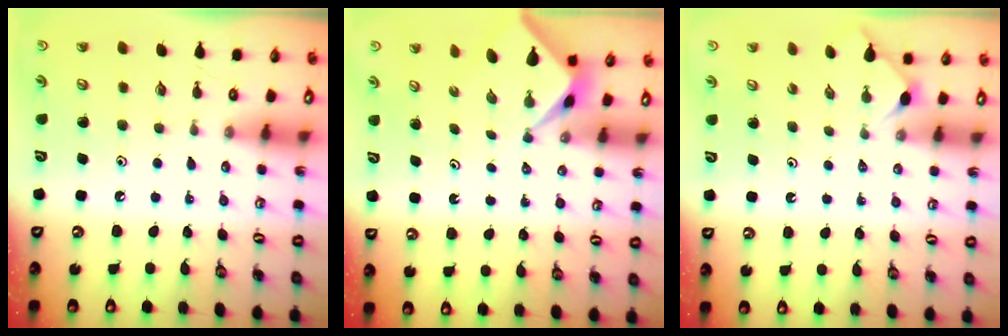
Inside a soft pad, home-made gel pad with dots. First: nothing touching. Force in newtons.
{"total": 2.2, "press": 2.2, "slide": 0.2}
{"total": 1.7, "press": 1.6, "slide": 0.5}